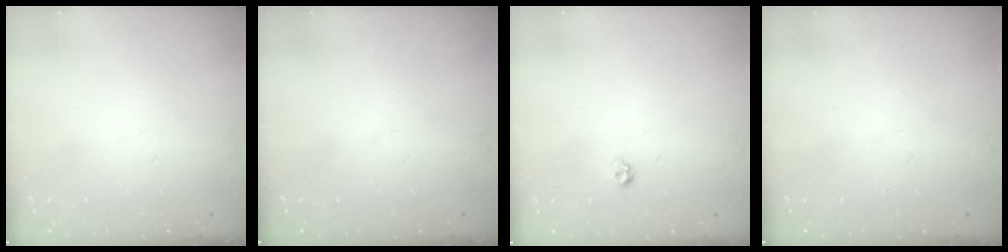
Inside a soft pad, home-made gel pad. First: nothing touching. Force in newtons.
{"total": 0.0}
{"total": 4.2, "press": 4.1, "slide": 0.8}
{"total": 0.0}